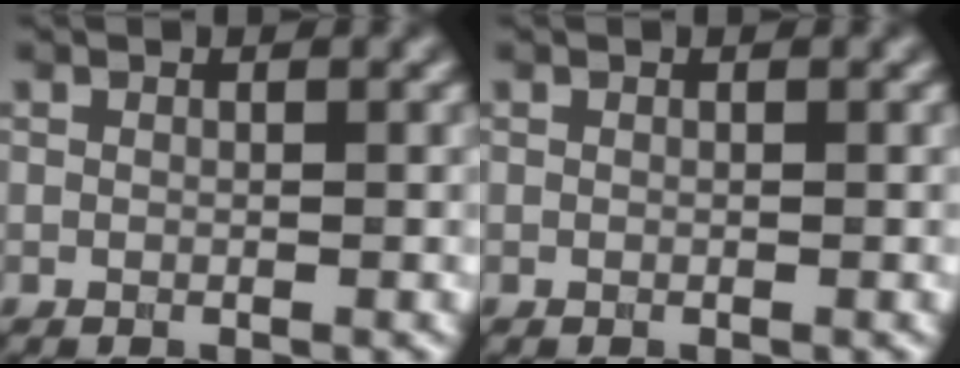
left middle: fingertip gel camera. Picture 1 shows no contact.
{"total": 0.0}